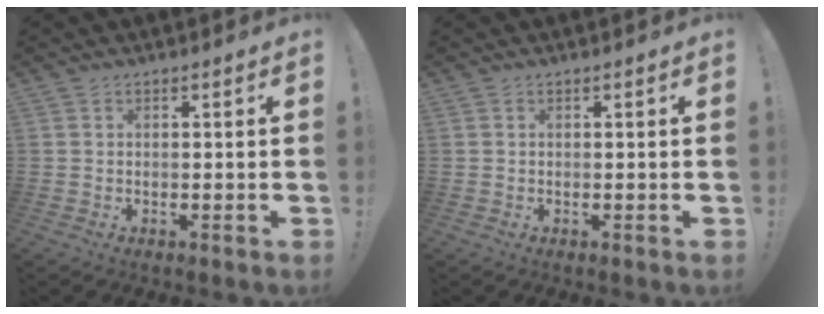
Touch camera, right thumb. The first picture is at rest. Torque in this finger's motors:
{"motor_torque": [-0.03, 0.03, 0.01, -0.01, 0.00]}